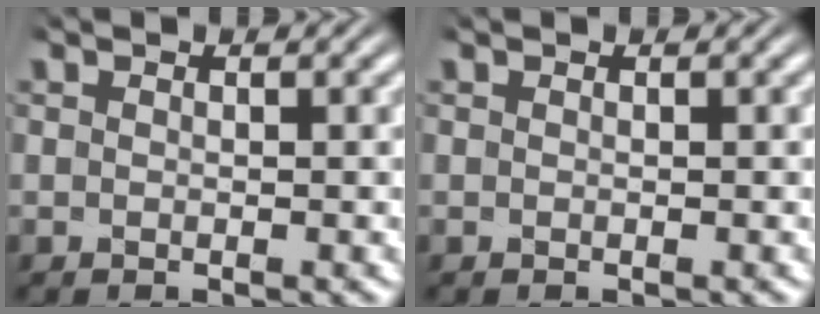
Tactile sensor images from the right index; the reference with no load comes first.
{"total": 0.0}